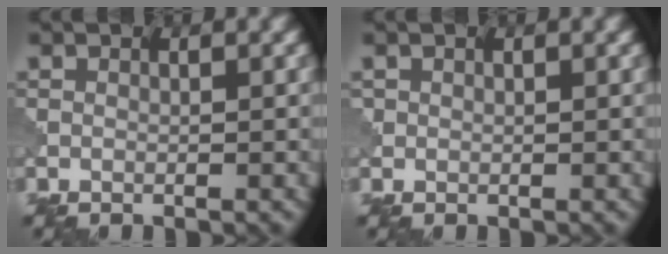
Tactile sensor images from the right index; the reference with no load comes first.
{"total": 0.8, "force": [0.5, 0.7, 0.0], "torque": [0.006, 0.002, 0.004]}